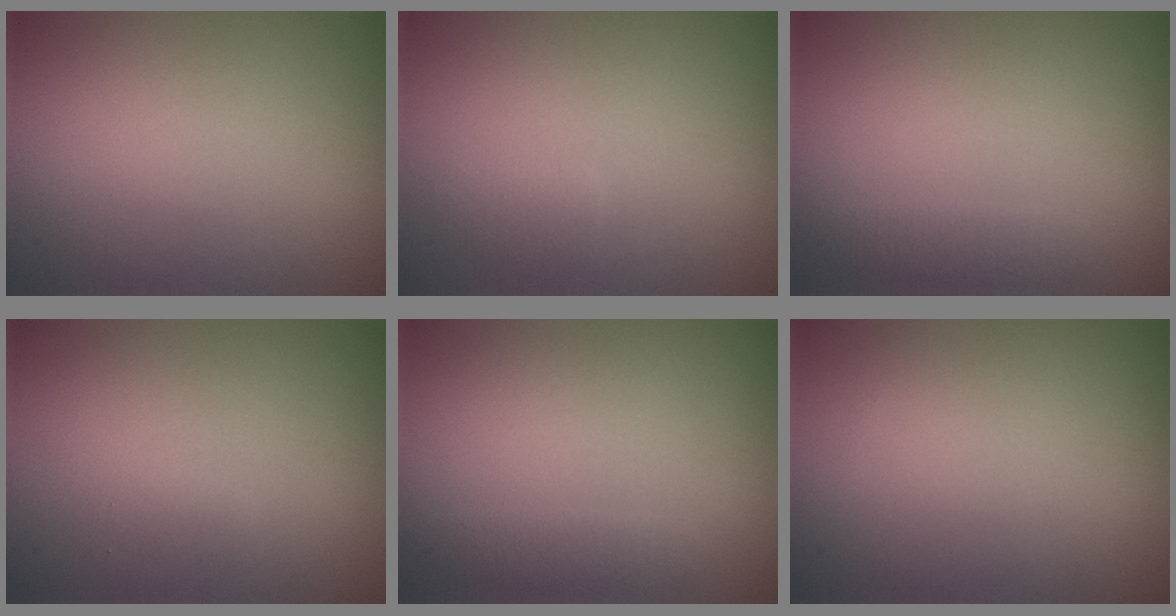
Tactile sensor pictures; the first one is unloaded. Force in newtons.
{"total": 1.0, "press": 1.0, "slide": 0.0}
{"total": 1.3, "press": 1.3, "slide": 0.1}
{"total": 1.0, "press": 1.0, "slide": 0.0}
{"total": 1.3, "press": 1.3, "slide": 0.1}
{"total": 0.0}